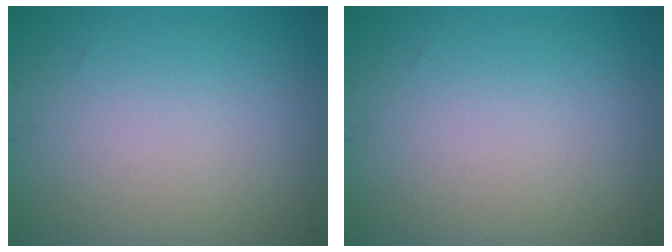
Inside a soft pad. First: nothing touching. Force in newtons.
{"total": 0.0}